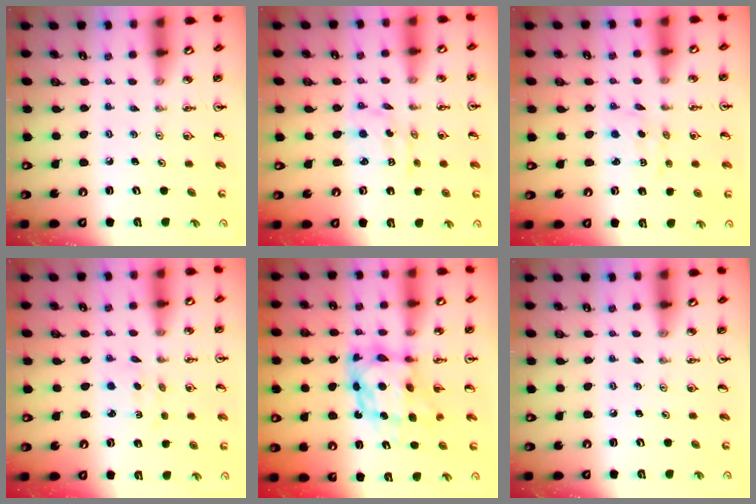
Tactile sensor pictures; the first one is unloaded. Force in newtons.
{"total": 1.9, "press": 1.9, "slide": 0.1}
{"total": 2.8, "press": 2.8, "slide": 0.4}
{"total": 2.3, "press": 2.3, "slide": 0.3}
{"total": 8.7, "press": 8.7, "slide": 0.8}
{"total": 0.0}